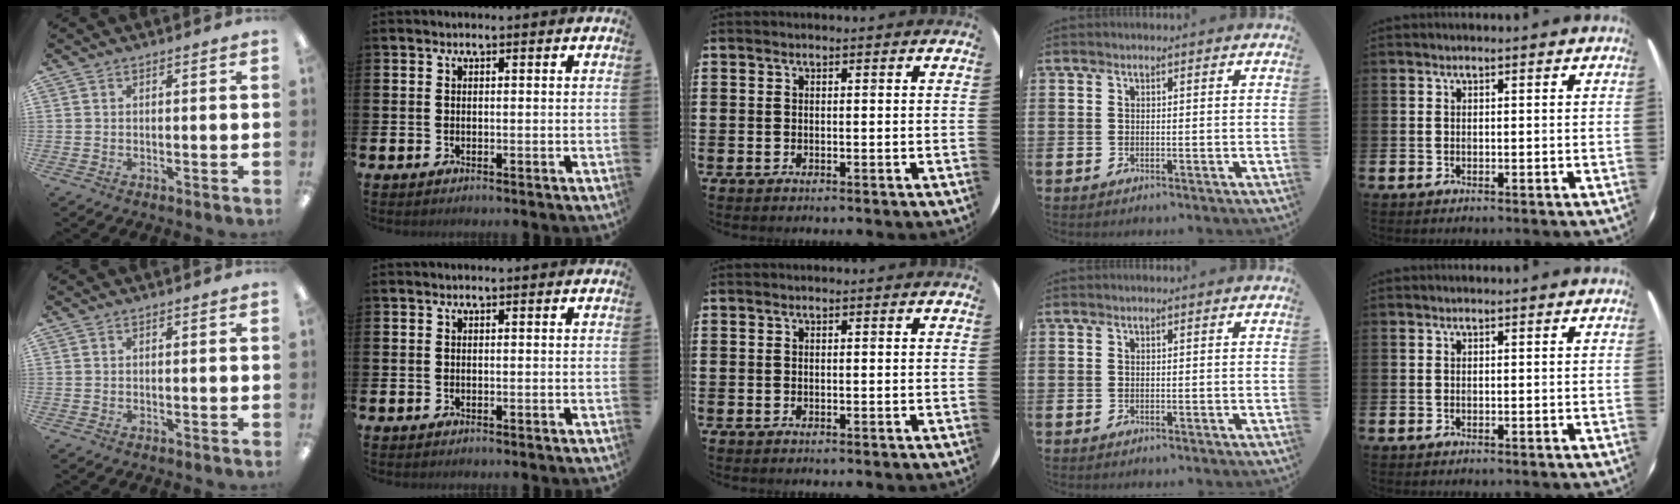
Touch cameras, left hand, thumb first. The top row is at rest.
{}